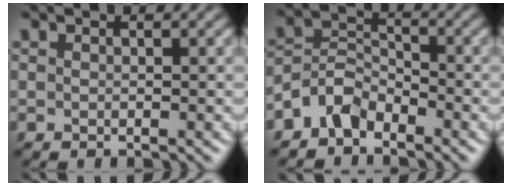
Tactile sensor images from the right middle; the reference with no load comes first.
{"total": 3.7, "force": [-2.7, 2.1, 1.3], "torque": [-0.024, 0.010, -0.065]}